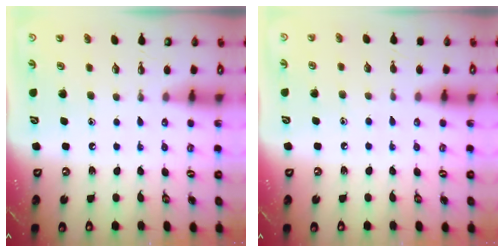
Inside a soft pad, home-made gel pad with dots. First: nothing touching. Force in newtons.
{"total": 5.6, "press": 5.6, "slide": 0.6}